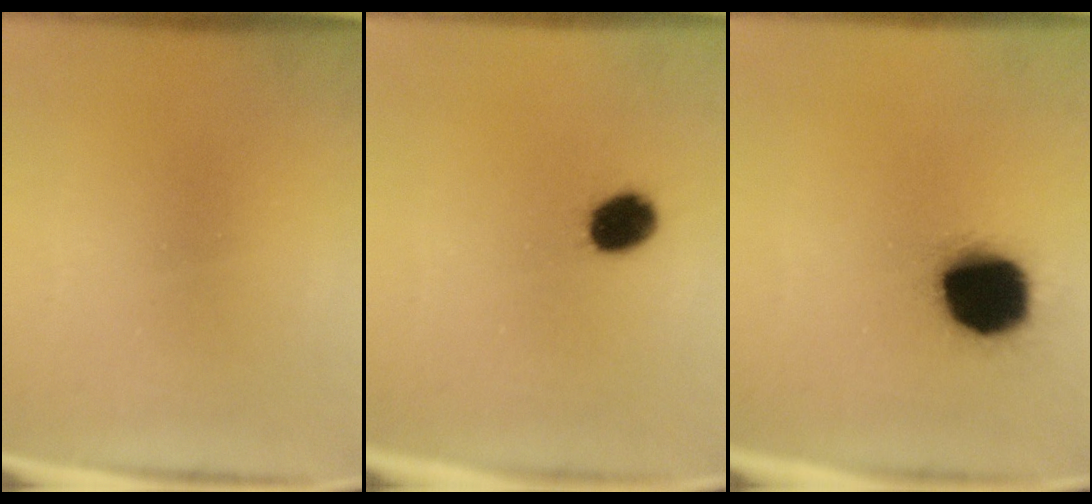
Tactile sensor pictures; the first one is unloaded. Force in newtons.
{"total": 7.1}
{"total": 17.1}